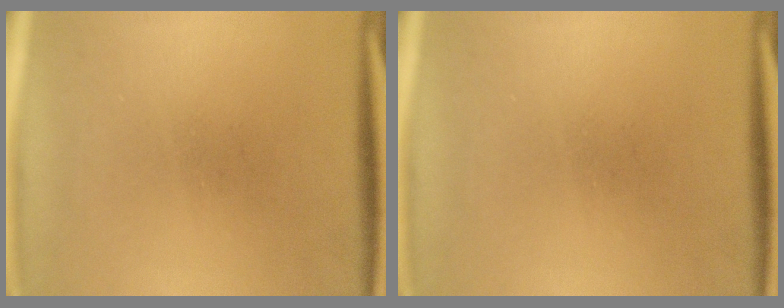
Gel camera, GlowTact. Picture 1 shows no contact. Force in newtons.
{"total": 0.0}